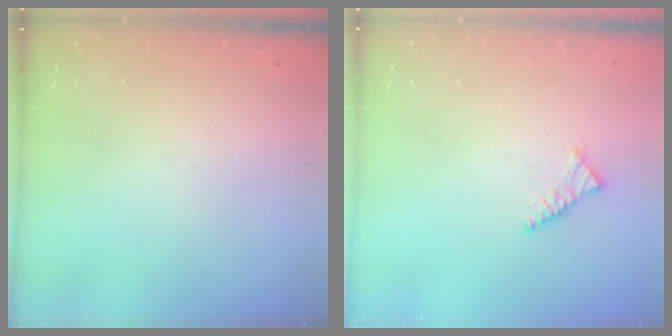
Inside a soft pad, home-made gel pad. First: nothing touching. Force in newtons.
{"total": 3.1, "press": 3.0, "slide": 0.7}